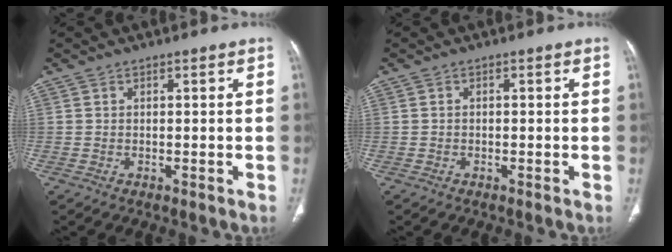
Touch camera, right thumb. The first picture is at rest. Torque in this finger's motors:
{"motor_torque": [-0.48, 0.28, 0.18, 0.60, 0.00]}